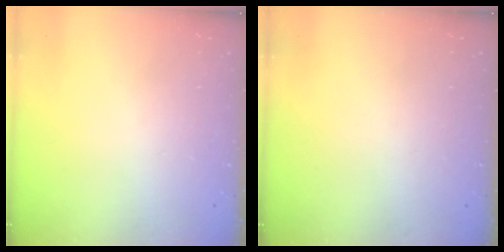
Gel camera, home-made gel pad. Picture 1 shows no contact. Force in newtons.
{"total": 0.0}